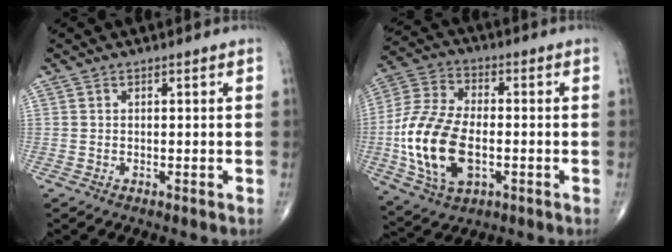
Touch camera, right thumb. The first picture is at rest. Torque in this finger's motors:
{"motor_torque": [0.17, 1.53, 1.77, -0.05, 0.55]}